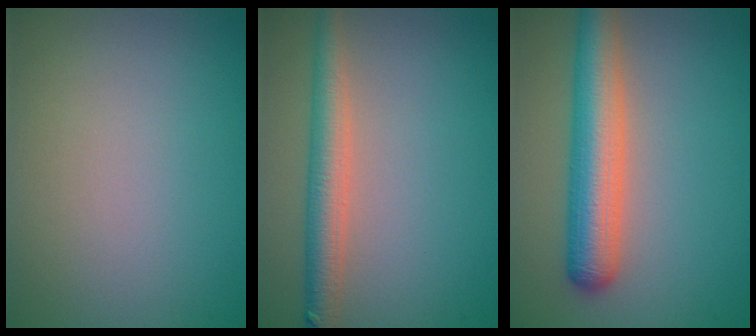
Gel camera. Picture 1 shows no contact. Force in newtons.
{"total": 3.8, "press": 3.8, "slide": 0.3}
{"total": 6.0, "press": 6.0, "slide": 0.3}